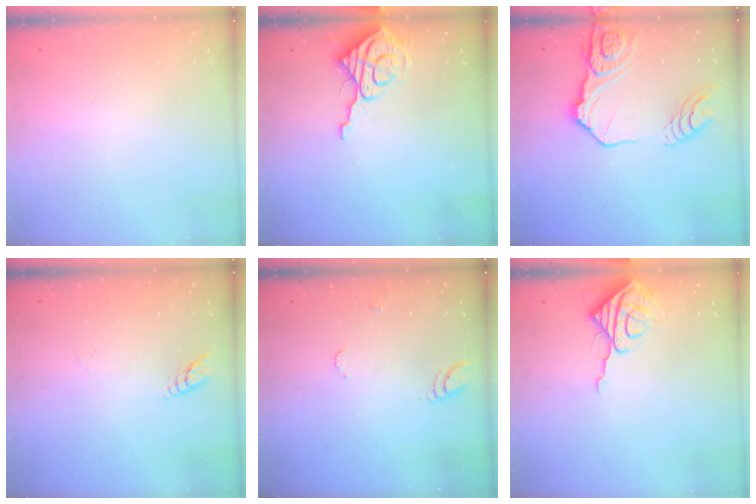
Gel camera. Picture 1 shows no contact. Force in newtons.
{"total": 8.9, "press": 8.9, "slide": 1.0}
{"total": 16.3, "press": 16.2, "slide": 2.0}
{"total": 4.0, "press": 4.0, "slide": 0.4}
{"total": 7.5, "press": 7.5, "slide": 0.7}
{"total": 8.3, "press": 8.3, "slide": 0.5}